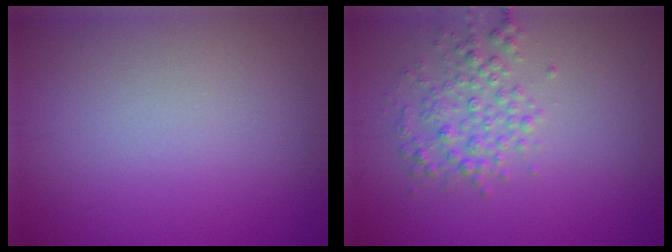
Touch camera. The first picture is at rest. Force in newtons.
{"total": 2.8, "press": 2.8, "slide": 0.0}